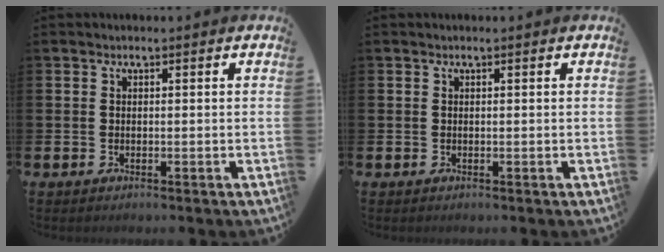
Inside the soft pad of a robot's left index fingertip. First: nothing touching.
{"total": 0.0}